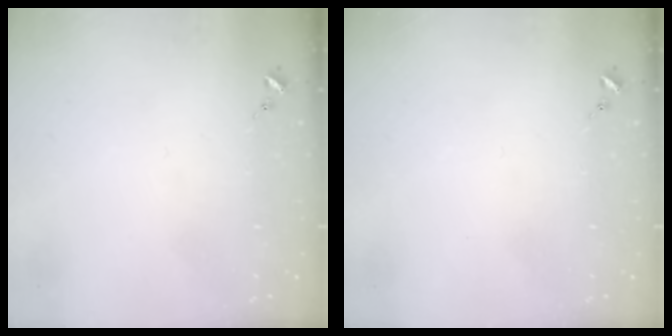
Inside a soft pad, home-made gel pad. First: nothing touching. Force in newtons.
{"total": 0.0}